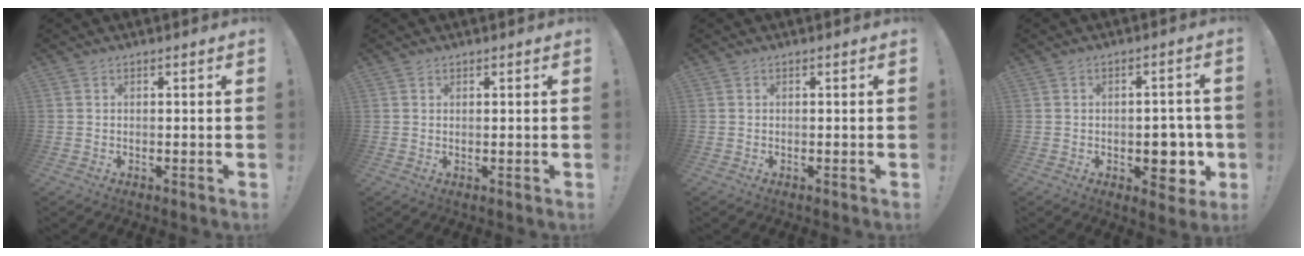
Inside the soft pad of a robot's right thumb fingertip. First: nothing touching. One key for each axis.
{"total": 0.6, "fx": 0.6, "fy": 0.2, "fz": 0.1, "tx": 0.004, "ty": -0.004, "tz": 0.010}
{"total": 0.0}
{"total": 9.0, "fx": -2.0, "fy": 6.0, "fz": 6.4, "tx": -0.058, "ty": 0.003, "tz": -0.025}